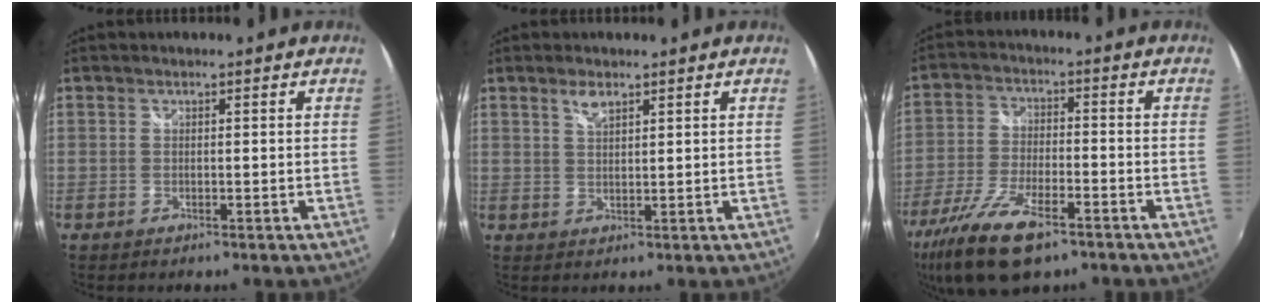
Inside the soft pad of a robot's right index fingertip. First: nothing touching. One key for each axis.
{"total": 2.6, "fx": 1.8, "fy": 0.9, "fz": 1.7, "tx": -0.028, "ty": 0.002, "tz": 0.032}
{"total": 15.0, "fx": -9.8, "fy": 5.5, "fz": 10.0, "tx": -0.225, "ty": -0.037, "tz": -0.184}